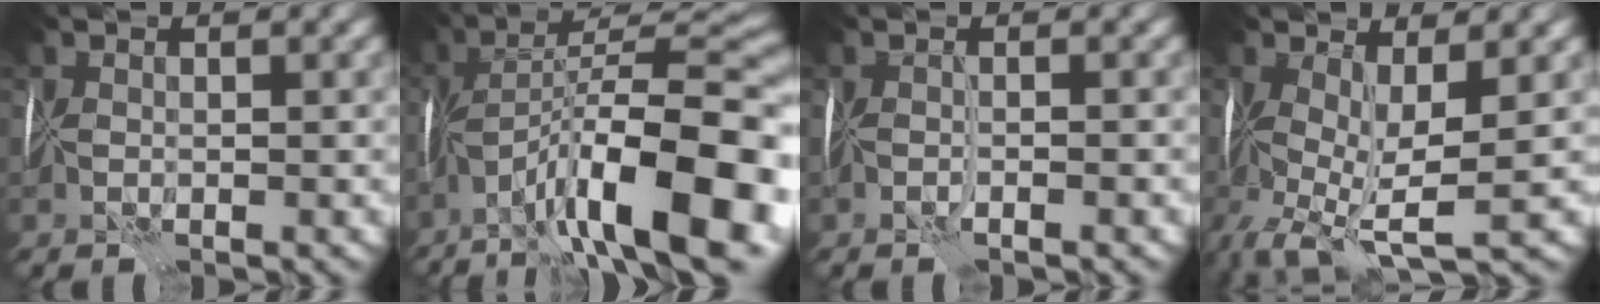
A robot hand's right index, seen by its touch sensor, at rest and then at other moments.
{"total": 14.6, "force": [-6.7, 3.4, 12.6], "torque": [-0.175, 0.015, -0.117]}
{"total": 1.3, "force": [-0.7, -1.1, -0.3], "torque": [0.006, -0.003, -0.015]}
{"total": 5.7, "force": [-1.9, 1.6, 5.1], "torque": [-0.109, -0.016, -0.036]}